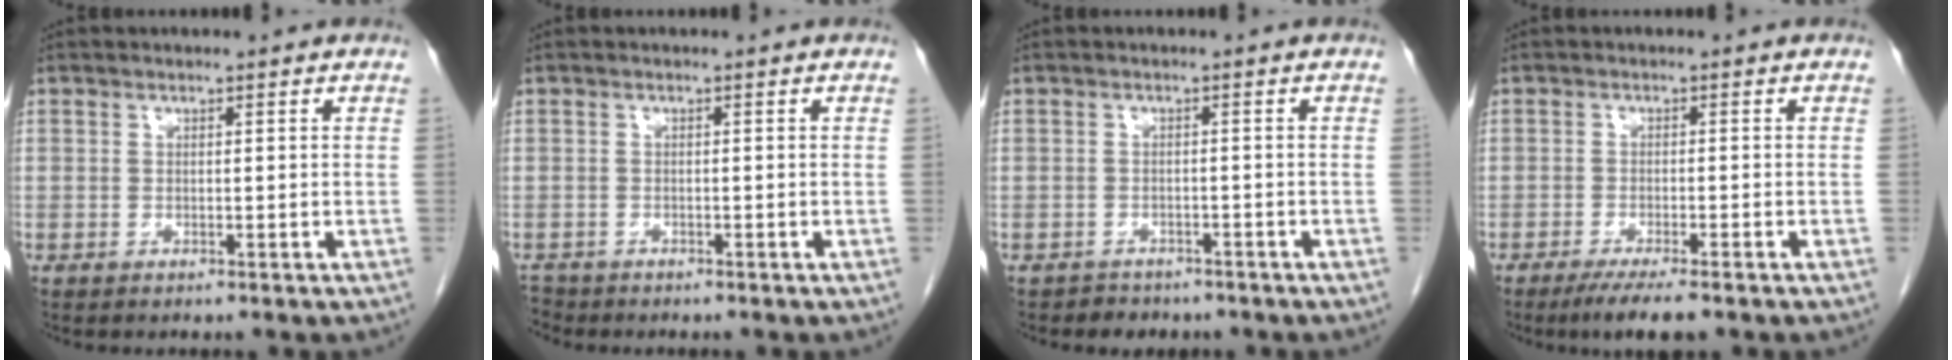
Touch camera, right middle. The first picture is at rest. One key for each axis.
{"total": 1.8, "fx": -1.7, "fy": 0.5, "fz": -0.2, "tx": 0.001, "ty": -0.006, "tz": -0.032}
{"total": 3.1, "fx": -2.6, "fy": 1.7, "fz": 0.1, "tx": -0.016, "ty": 0.004, "tz": -0.034}
{"total": 5.5, "fx": -4.0, "fy": 0.5, "fz": 3.7, "tx": -0.061, "ty": -0.014, "tz": -0.061}